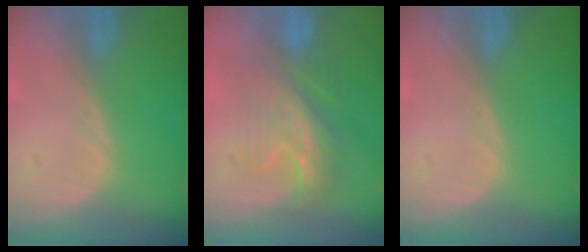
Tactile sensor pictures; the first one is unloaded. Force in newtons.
{"total": 7.5, "press": 7.2, "slide": 1.9}
{"total": 0.0}